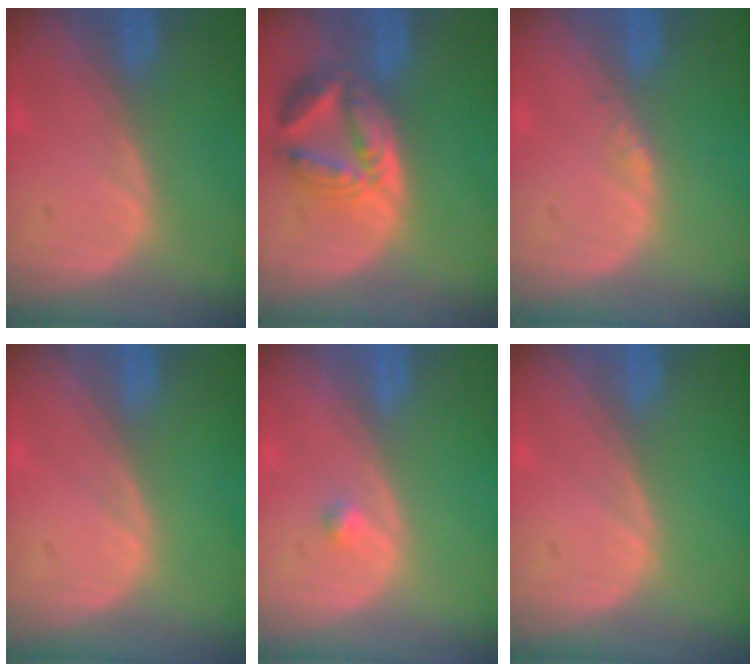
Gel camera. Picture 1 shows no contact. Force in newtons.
{"total": 8.2, "press": 7.3, "slide": 3.8}
{"total": 0.8, "press": 0.8, "slide": 0.1}
{"total": 0.0}
{"total": 0.8, "press": 0.8, "slide": 0.1}
{"total": 0.0}